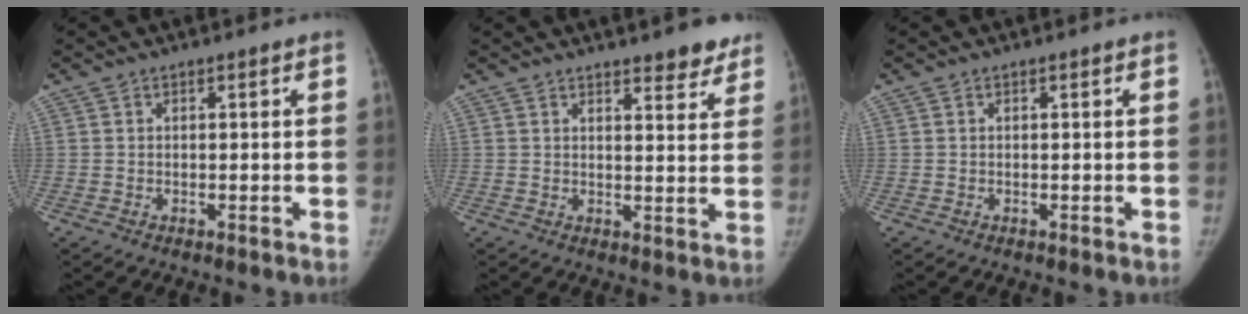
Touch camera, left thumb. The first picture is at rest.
{"total": 6.4, "force": [5.1, 2.0, 3.3], "torque": [-0.010, -0.027, 0.062]}
{"total": 0.0}